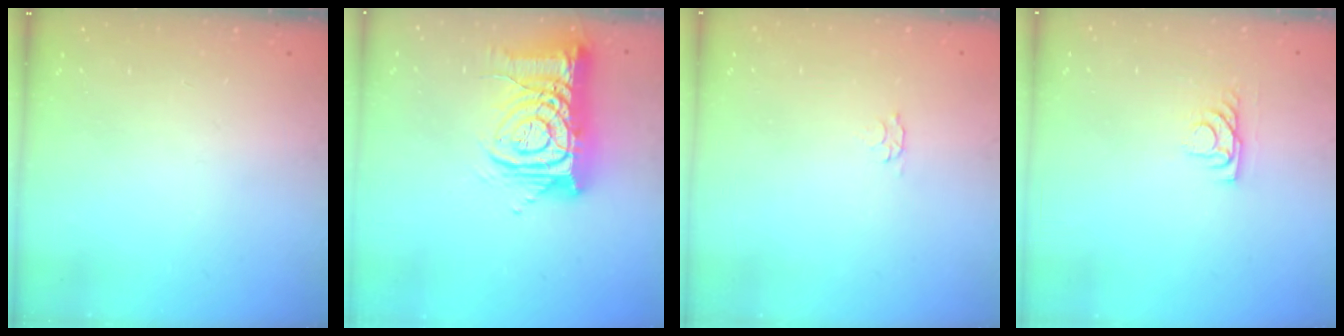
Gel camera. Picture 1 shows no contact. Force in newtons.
{"total": 15.3, "press": 15.2, "slide": 1.7}
{"total": 2.9, "press": 2.9, "slide": 0.4}
{"total": 4.2, "press": 4.1, "slide": 0.6}